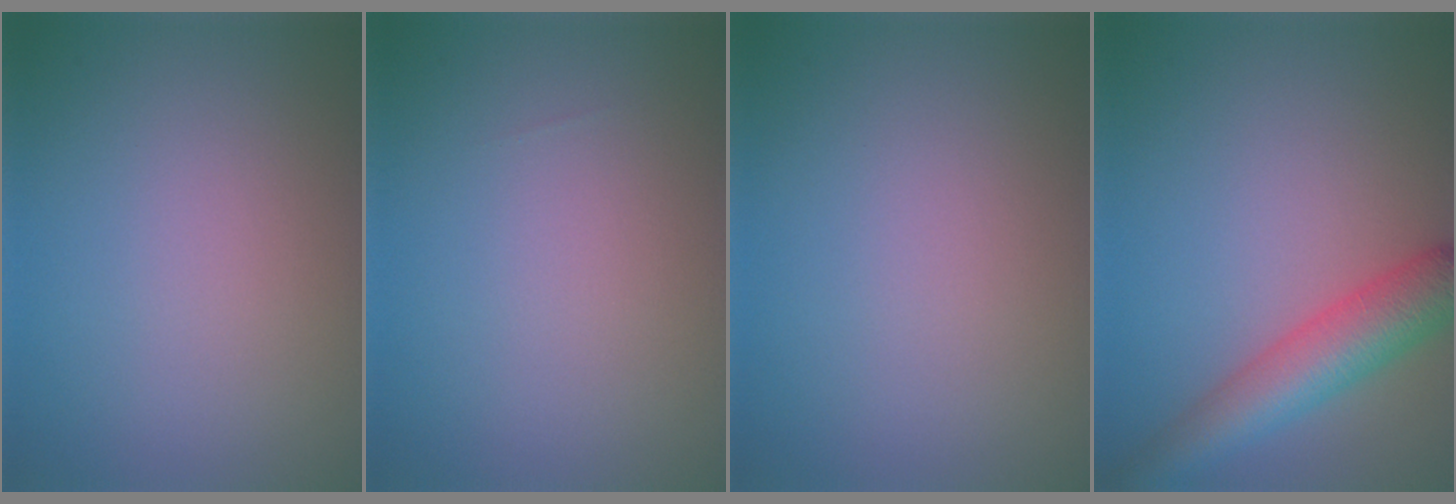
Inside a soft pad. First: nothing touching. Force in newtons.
{"total": 0.0}
{"total": 0.0}
{"total": 6.2, "press": 6.2, "slide": 0.3}